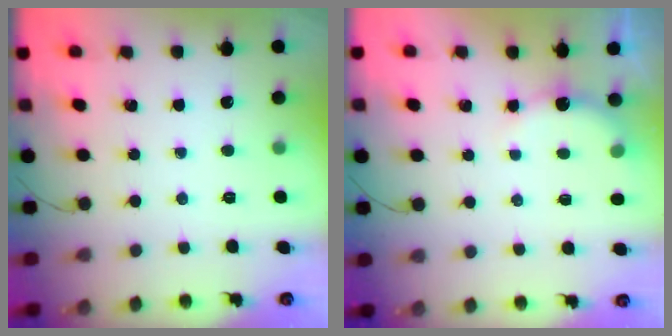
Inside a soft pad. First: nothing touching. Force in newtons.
{"total": 2.9, "press": 2.9, "slide": 0.5}